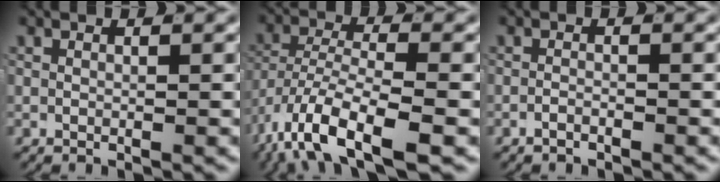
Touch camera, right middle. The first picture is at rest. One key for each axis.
{"total": 8.8, "fx": -5.9, "fy": 3.3, "fz": 5.7, "tx": -0.123, "ty": -0.033, "tz": -0.083}
{"total": 1.0, "fx": -1.0, "fy": 0.1, "fz": 0.2, "tx": -0.004, "ty": -0.003, "tz": -0.020}